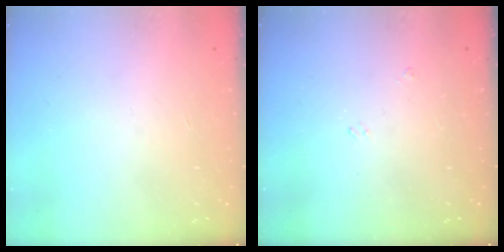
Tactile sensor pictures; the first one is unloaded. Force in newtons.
{"total": 2.7, "press": 2.7, "slide": 0.4}